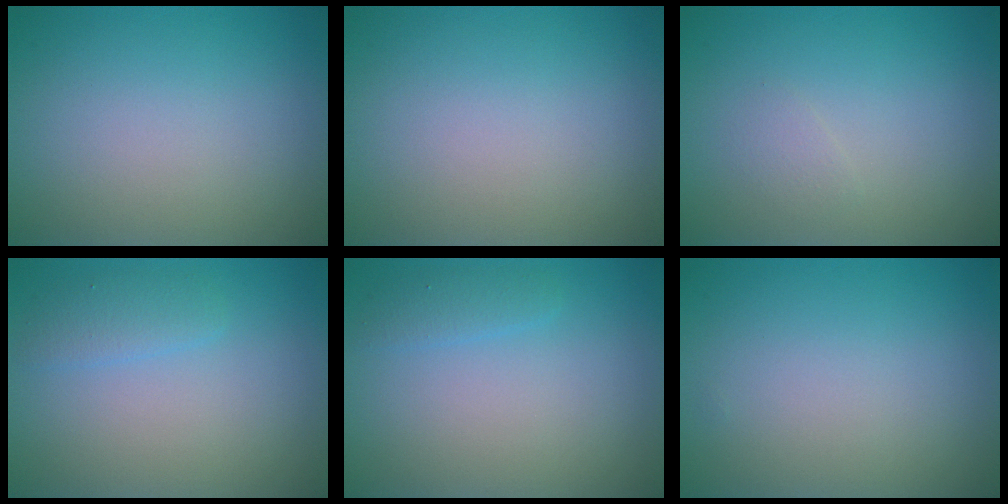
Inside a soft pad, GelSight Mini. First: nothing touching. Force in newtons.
{"total": 0.0}
{"total": 0.8, "press": 0.8, "slide": 0.0}
{"total": 1.6, "press": 1.6, "slide": 0.1}
{"total": 1.2, "press": 1.2, "slide": 0.1}
{"total": 0.0}